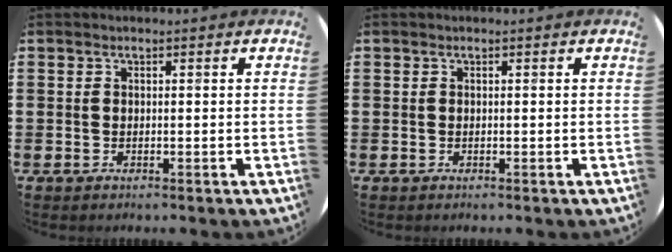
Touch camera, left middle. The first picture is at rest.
{"total": 0.0}